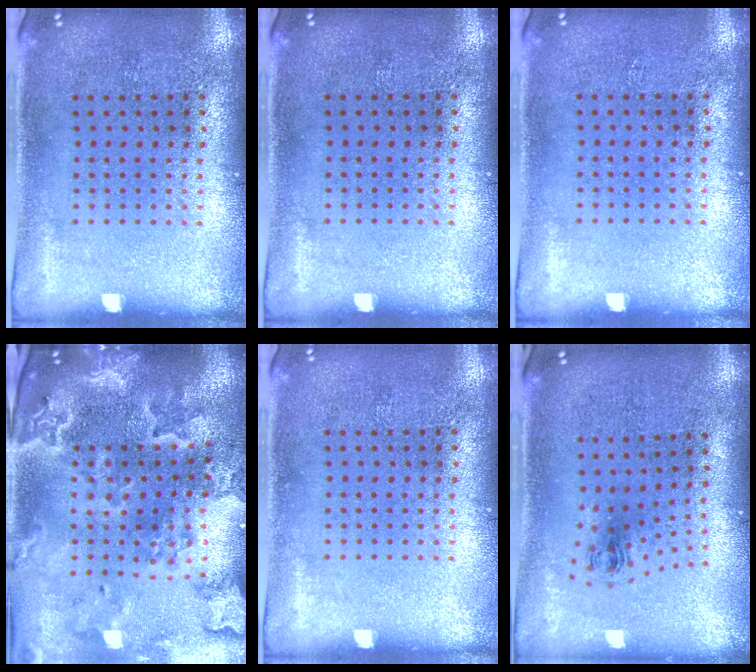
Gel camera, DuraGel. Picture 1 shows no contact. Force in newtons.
{"total": 0.0}
{"total": 0.0}
{"total": 3.5, "press": 3.2, "slide": 1.5}
{"total": 0.0}
{"total": 0.8, "press": 0.3, "slide": 0.7}